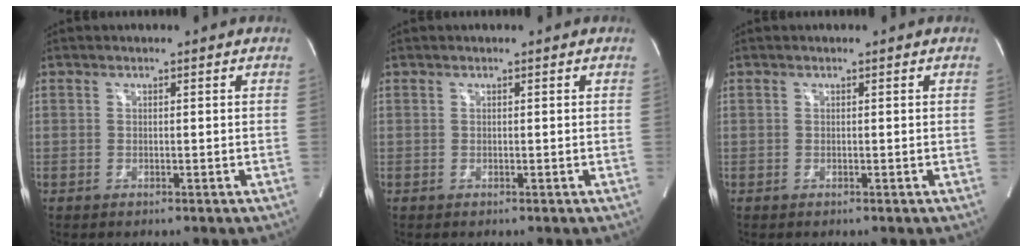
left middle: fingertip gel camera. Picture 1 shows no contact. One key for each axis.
{"total": 0.0}
{"total": 0.0}